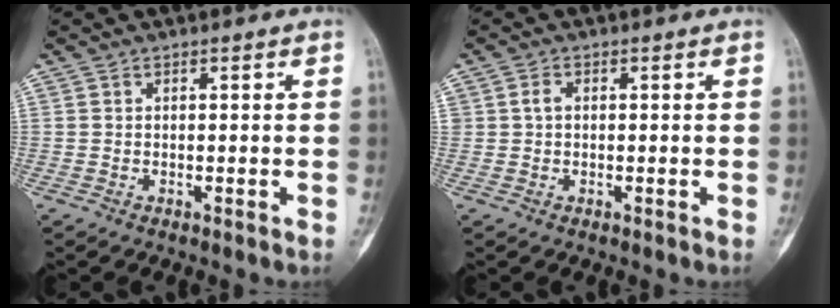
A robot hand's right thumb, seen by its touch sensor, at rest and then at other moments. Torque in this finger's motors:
{"motor_torque": [0.01, 0.01, 0.05, 0.13, 0.02]}